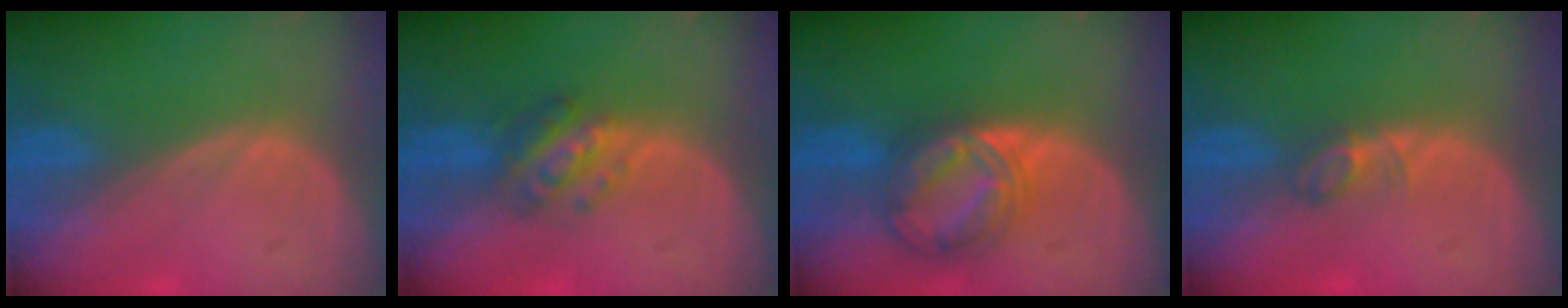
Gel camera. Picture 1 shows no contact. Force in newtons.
{"total": 5.4, "press": 5.0, "slide": 1.9}
{"total": 7.7, "press": 7.6, "slide": 0.5}
{"total": 2.4, "press": 2.4, "slide": 0.4}